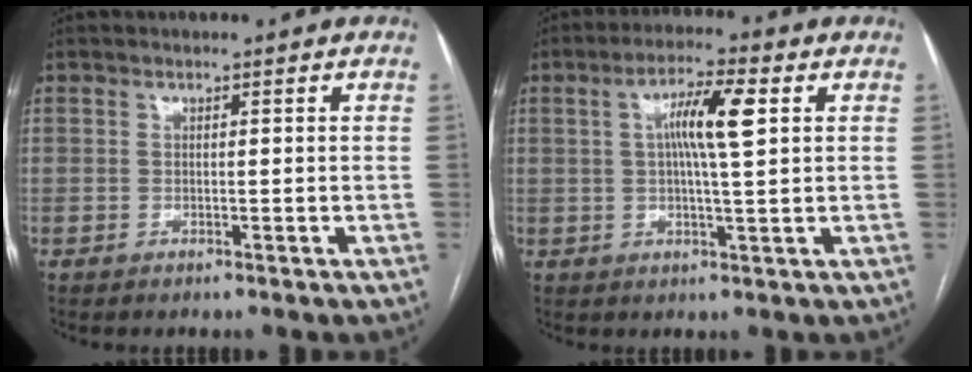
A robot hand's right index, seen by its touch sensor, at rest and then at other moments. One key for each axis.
{"total": 7.6, "fx": 1.6, "fy": -1.8, "fz": 7.2, "tx": -0.133, "ty": 0.006, "tz": 0.036}